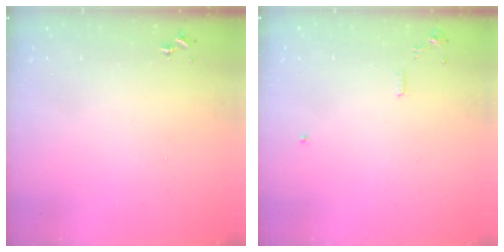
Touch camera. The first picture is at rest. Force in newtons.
{"total": 6.0, "press": 6.0, "slide": 0.7}